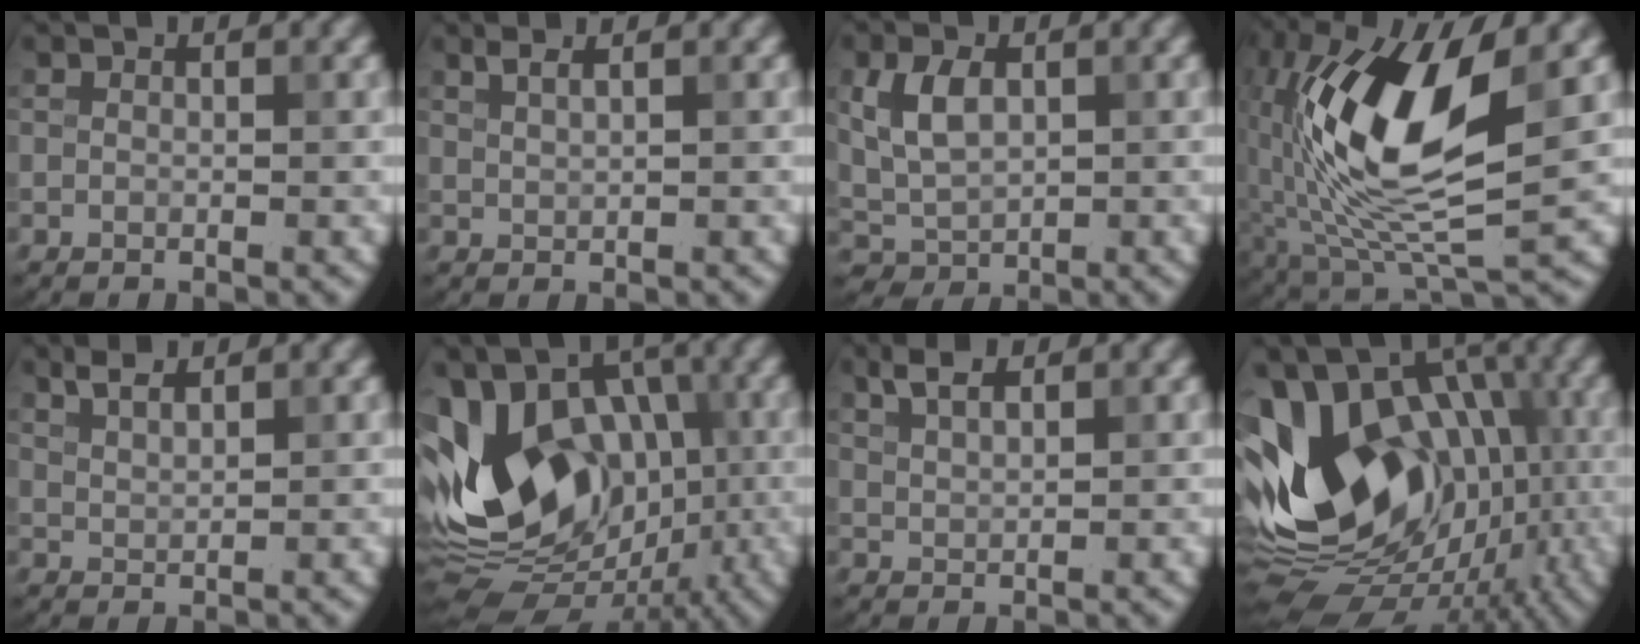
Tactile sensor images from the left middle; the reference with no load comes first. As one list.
[{"total": 1.6, "force": [1.2, 0.6, 0.8], "torque": [-0.009, -0.002, 0.017]}, {"total": 4.0, "force": [0.7, 2.7, 2.9], "torque": [-0.063, 0.001, 0.016]}, {"total": 12.4, "force": [1.1, 4.5, 11.5], "torque": [-0.218, 0.001, 0.016]}, {"total": 1.8, "force": [1.6, 0.5, 0.8], "torque": [-0.017, 0.005, 0.031]}, {"total": 14.2, "force": [-1.1, 10.2, 9.9], "torque": [-0.192, 0.011, -0.040]}, {"total": 2.3, "force": [1.7, 0.8, 1.3], "torque": [-0.028, 0.004, 0.035]}, {"total": 16.6, "force": [-0.6, 11.6, 11.9], "torque": [-0.213, 0.021, -0.029]}]